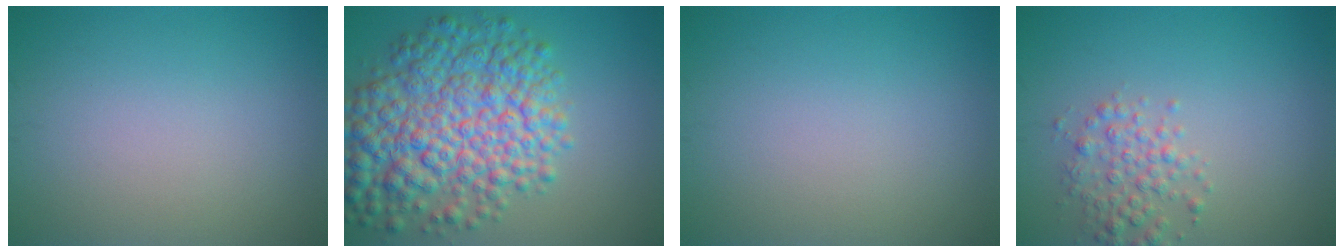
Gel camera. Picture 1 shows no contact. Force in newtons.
{"total": 10.0, "press": 10.0, "slide": 0.2}
{"total": 0.0}
{"total": 2.7, "press": 2.7, "slide": 0.1}